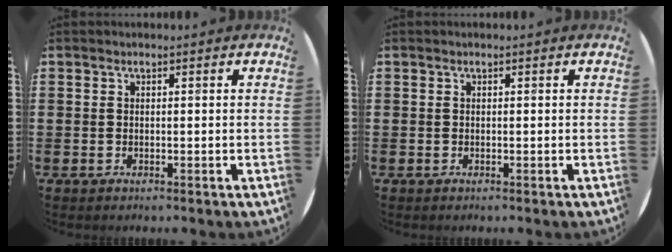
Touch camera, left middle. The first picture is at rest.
{"total": 0.0}